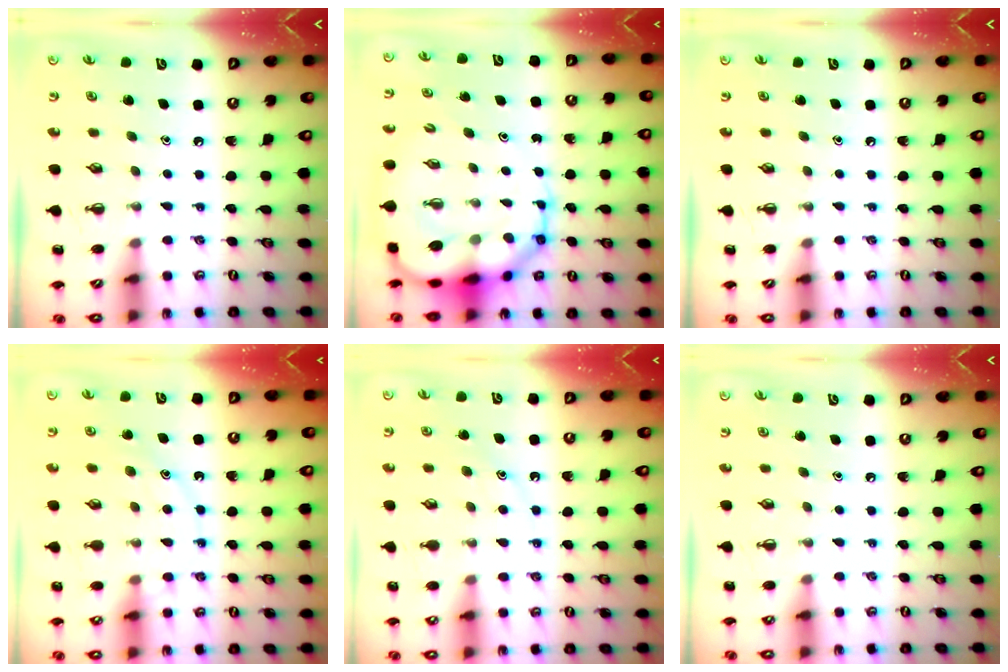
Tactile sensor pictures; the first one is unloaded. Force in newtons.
{"total": 15.5, "press": 15.0, "slide": 4.1}
{"total": 0.0}
{"total": 11.9, "press": 11.9, "slide": 0.4}
{"total": 10.6, "press": 10.5, "slide": 1.2}
{"total": 3.5, "press": 3.2, "slide": 1.3}